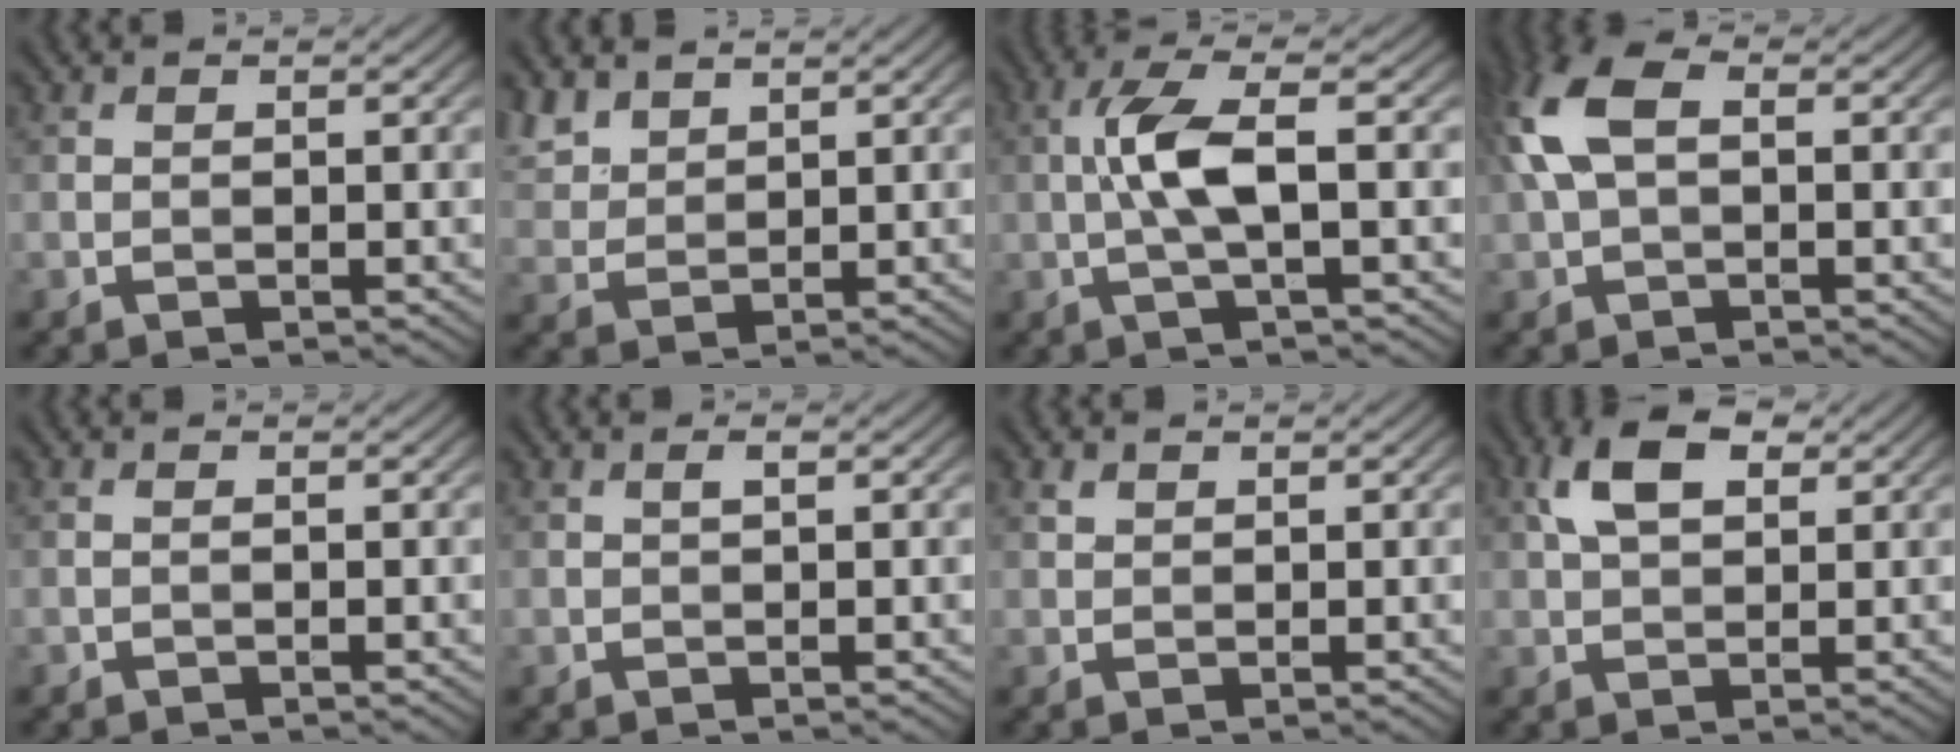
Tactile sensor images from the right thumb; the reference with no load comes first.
{"total": 4.5, "force": [3.3, 2.3, 2.0], "torque": [-0.061, 0.005, 0.076]}
{"total": 5.9, "force": [-0.1, 1.3, 5.8], "torque": [-0.120, 0.014, -0.010]}
{"total": 7.5, "force": [1.5, 4.0, 6.2], "torque": [-0.159, 0.020, 0.019]}
{"total": 0.0}
{"total": 0.8, "force": [0.2, 0.1, 0.7], "torque": [-0.013, 0.003, 0.004]}
{"total": 0.8, "force": [0.6, 0.5, 0.3], "torque": [-0.006, 0.000, 0.011]}
{"total": 6.3, "force": [2.4, 3.5, 4.8], "torque": [-0.102, 0.010, 0.038]}